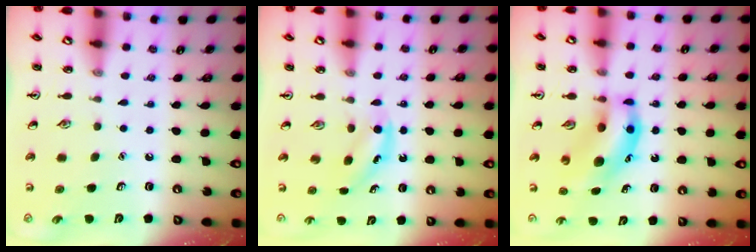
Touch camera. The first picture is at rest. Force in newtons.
{"total": 4.0, "press": 3.9, "slide": 0.9}
{"total": 10.9, "press": 10.6, "slide": 2.9}